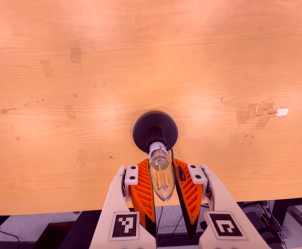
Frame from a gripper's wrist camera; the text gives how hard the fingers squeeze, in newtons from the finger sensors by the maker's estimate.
{"total": 13.8, "left": 14.6, "right": 13.0}